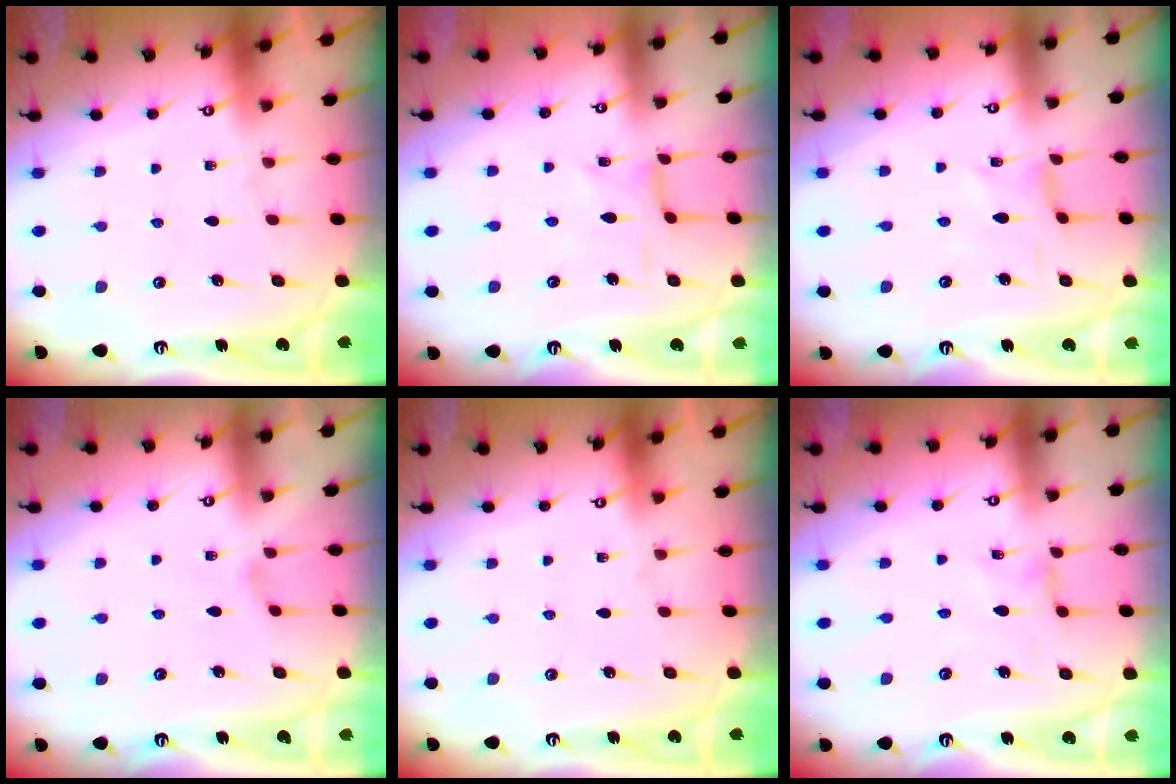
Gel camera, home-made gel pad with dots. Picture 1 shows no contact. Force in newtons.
{"total": 1.3, "press": 1.2, "slide": 0.1}
{"total": 0.6, "press": 0.6, "slide": 0.1}
{"total": 1.6, "press": 1.5, "slide": 0.5}
{"total": 0.0}
{"total": 0.0}